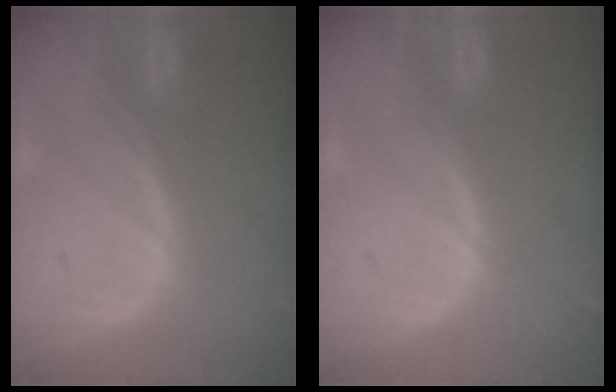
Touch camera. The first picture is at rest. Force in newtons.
{"total": 0.0}